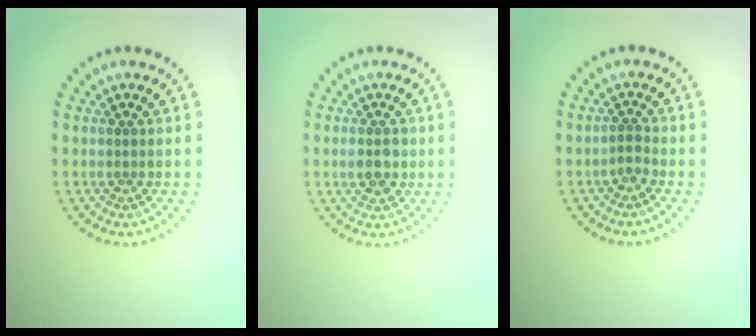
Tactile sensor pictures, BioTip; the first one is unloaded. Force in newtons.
{"total": 2.7, "press": 2.7, "slide": 0.0}
{"total": 1.2, "press": 0.9, "slide": 0.8}